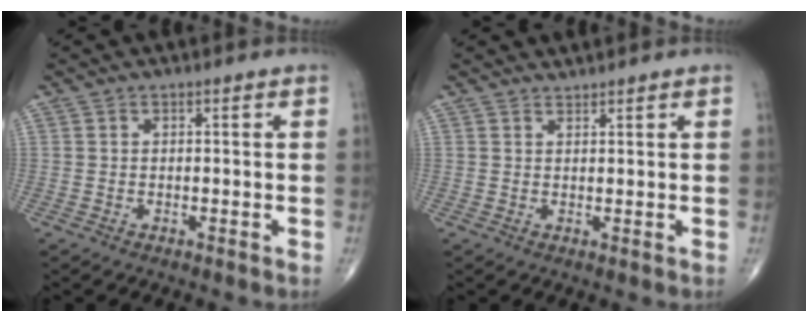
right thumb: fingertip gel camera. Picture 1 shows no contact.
{"total": 1.1, "force": [1.1, 0.0, -0.2], "torque": [0.005, -0.009, 0.019]}